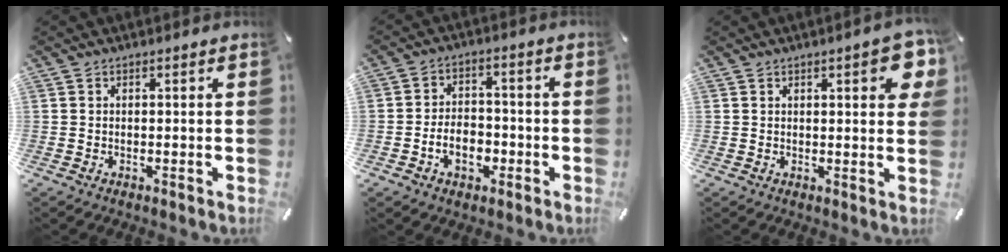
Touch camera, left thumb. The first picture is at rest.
{"total": 7.6, "force": [-2.7, 5.5, 4.6], "torque": [-0.080, 0.014, -0.048]}
{"total": 7.3, "force": [2.8, 2.5, 6.3], "torque": [-0.081, -0.006, 0.042]}